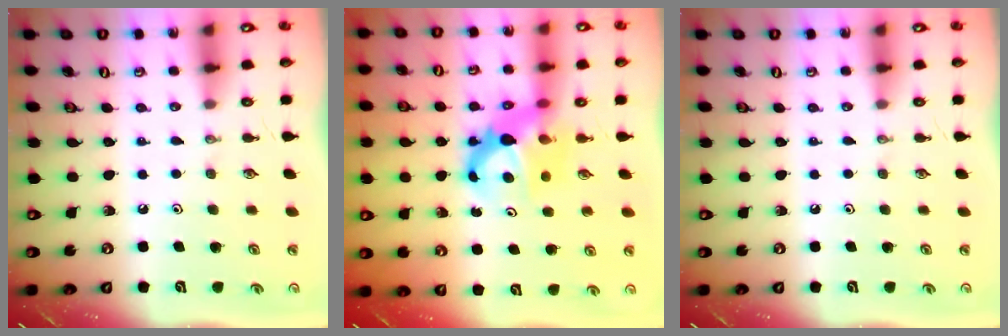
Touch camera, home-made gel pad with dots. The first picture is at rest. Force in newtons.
{"total": 7.2, "press": 7.2, "slide": 0.5}
{"total": 0.0}